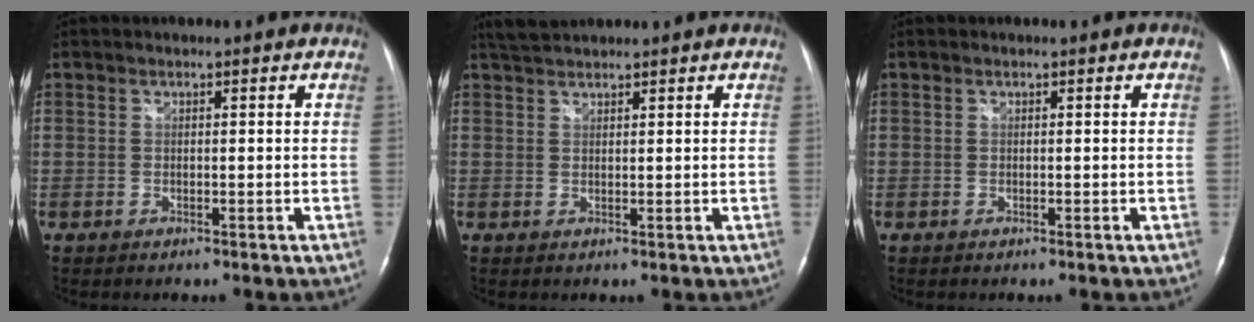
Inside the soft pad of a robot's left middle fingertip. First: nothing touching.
{"total": 2.8, "force": [2.8, 0.3, 0.6], "torque": [-0.017, 0.016, 0.053]}
{"total": 0.0}